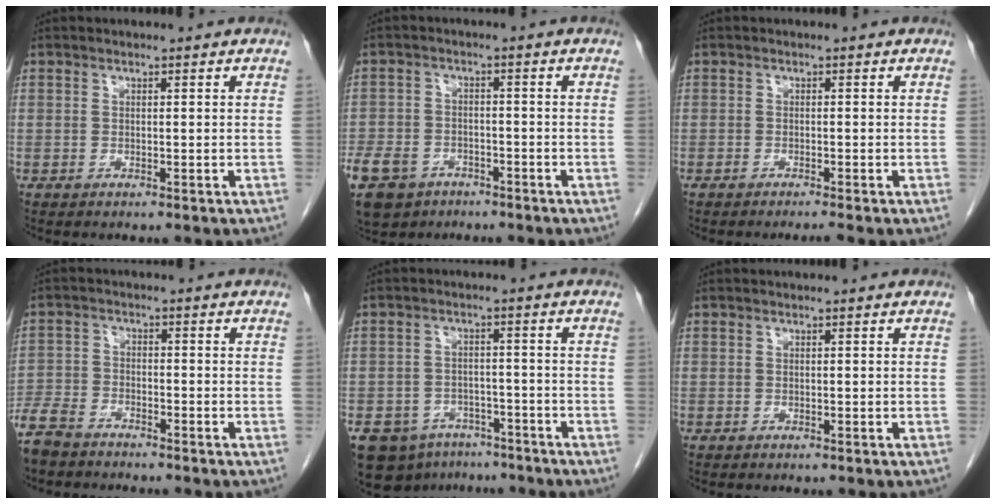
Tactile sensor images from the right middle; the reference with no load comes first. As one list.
[{"total": 13.2, "force": [-8.1, 8.9, 5.5], "torque": [-0.157, -0.006, -0.128]}, {"total": 1.5, "force": [-1.2, -0.4, 0.7], "torque": [-0.016, -0.001, -0.022]}, {"total": 6.2, "force": [-5.4, 2.2, 2.0], "torque": [-0.046, -0.011, -0.105]}, {"total": 10.9, "force": [-7.4, 7.1, 3.8], "torque": [-0.076, 0.005, -0.106]}, {"total": 0.0}]